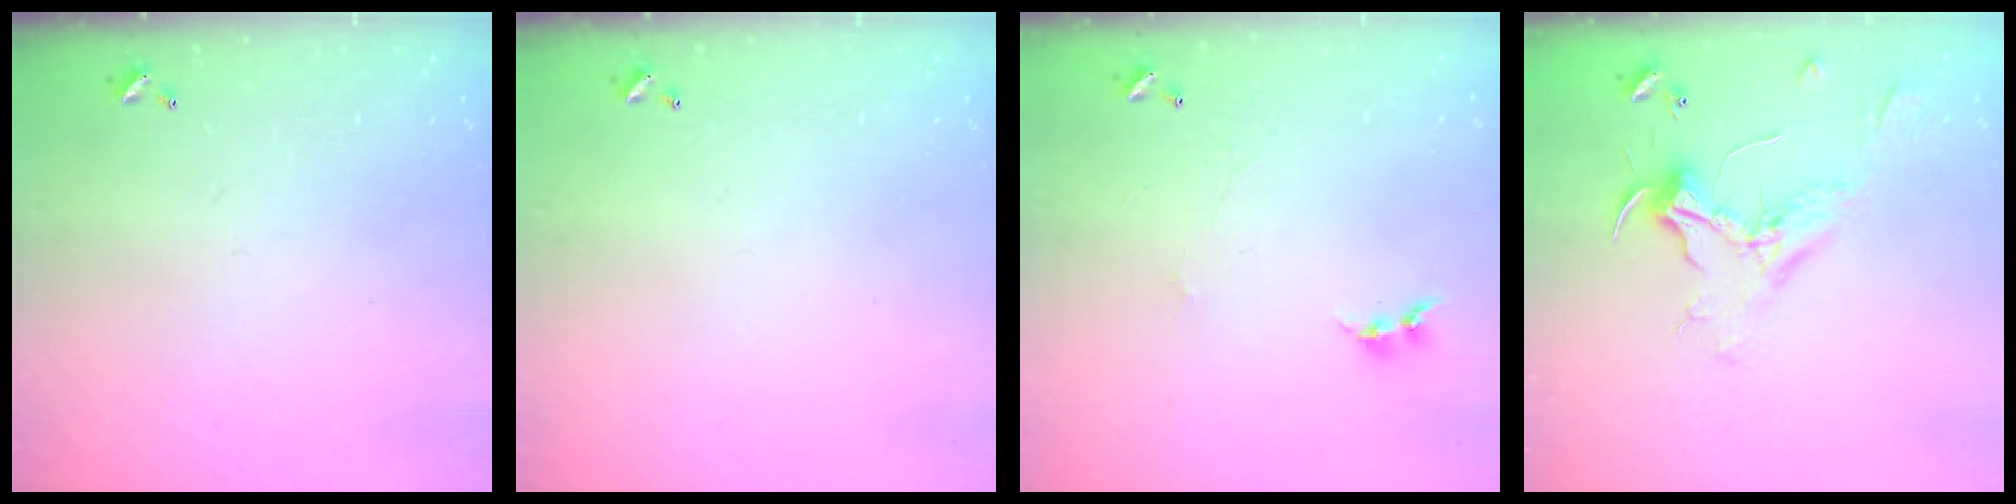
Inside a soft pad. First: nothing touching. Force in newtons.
{"total": 0.0}
{"total": 0.6, "press": 0.3, "slide": 0.5}
{"total": 2.3, "press": 2.2, "slide": 0.8}